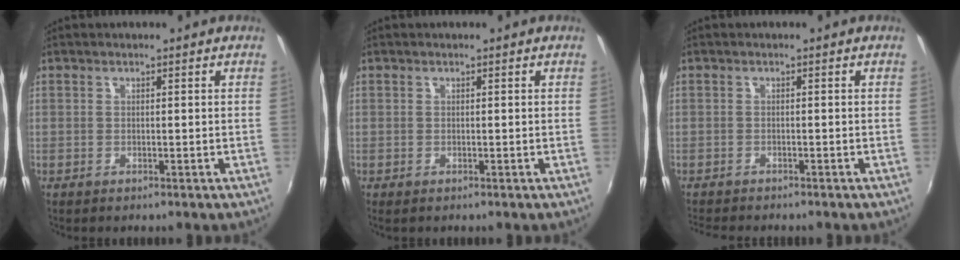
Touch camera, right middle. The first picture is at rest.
{"total": 0.0}
{"total": 3.6, "force": [-3.4, 0.4, 1.2], "torque": [-0.034, -0.018, -0.061]}